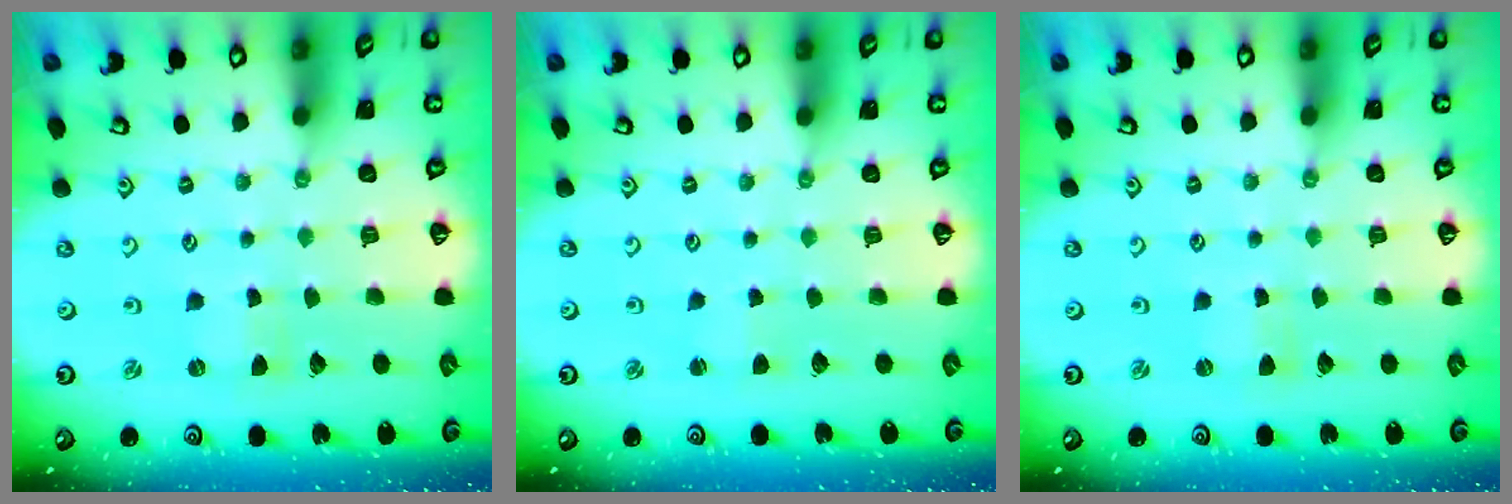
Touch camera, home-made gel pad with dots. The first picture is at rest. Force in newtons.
{"total": 1.8, "press": 1.8, "slide": 0.2}
{"total": 0.0}